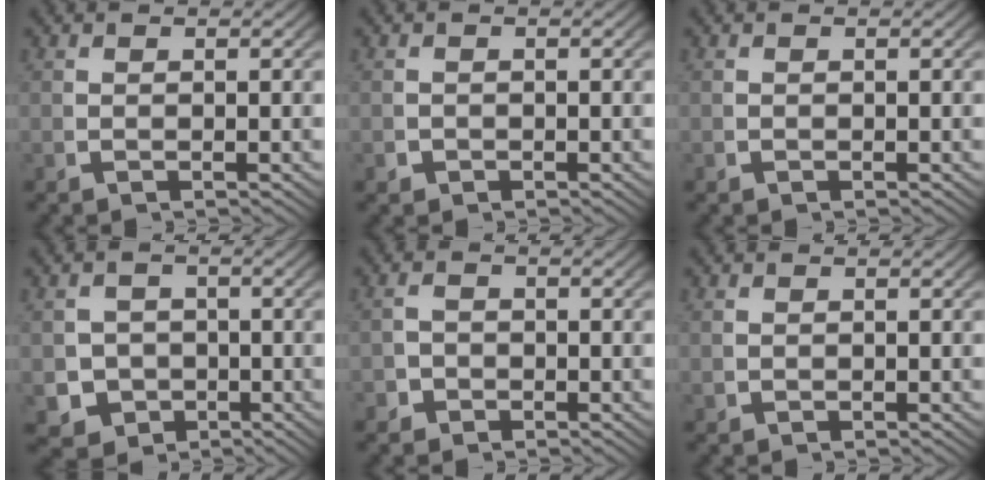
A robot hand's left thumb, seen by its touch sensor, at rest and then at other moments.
{"total": 0.9, "force": [-0.4, 0.8, 0.1], "torque": [-0.004, -0.005, -0.005]}
{"total": 0.0}
{"total": 7.9, "force": [-2.7, 6.9, 2.9], "torque": [-0.057, -0.044, -0.029]}
{"total": 1.8, "force": [-1.0, 1.5, 0.4], "torque": [-0.006, -0.006, -0.018]}
{"total": 0.8, "force": [0.2, 0.7, 0.3], "torque": [-0.010, -0.006, 0.008]}